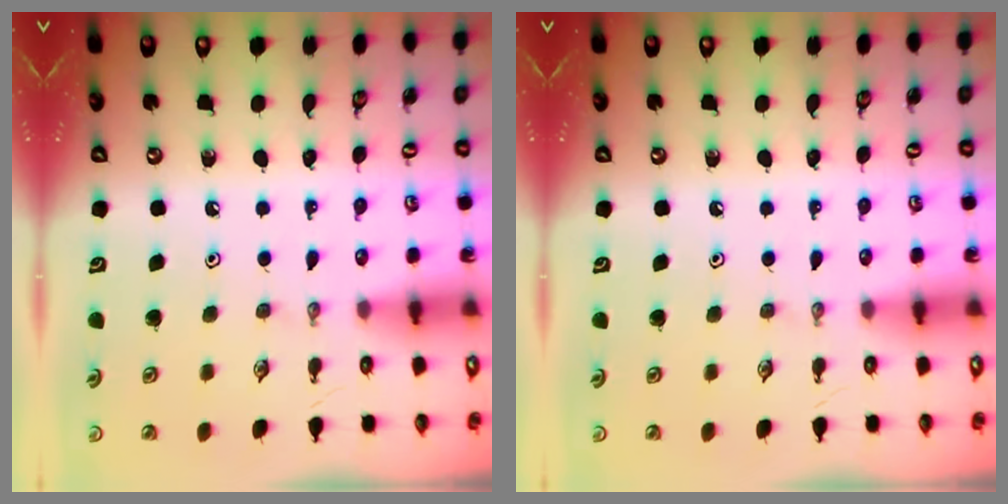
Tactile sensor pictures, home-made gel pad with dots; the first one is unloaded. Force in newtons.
{"total": 0.0}